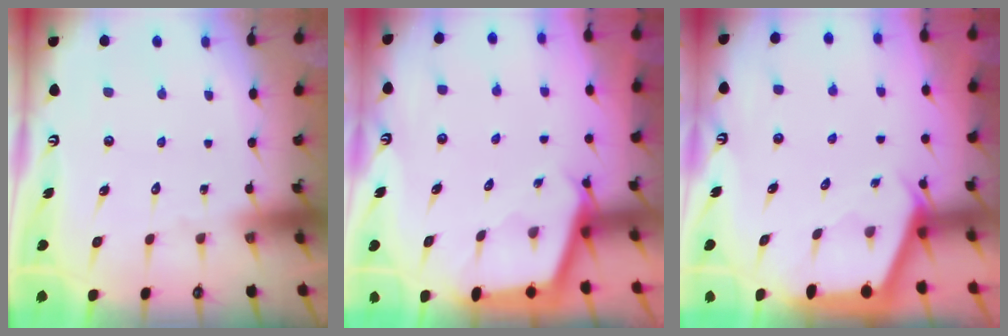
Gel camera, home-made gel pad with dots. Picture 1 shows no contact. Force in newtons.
{"total": 2.2, "press": 2.2, "slide": 0.2}
{"total": 2.3, "press": 2.3, "slide": 0.2}